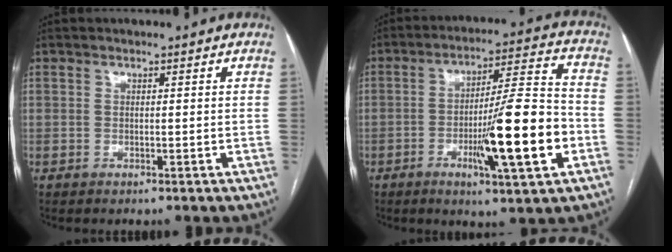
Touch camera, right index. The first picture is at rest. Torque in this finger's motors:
{"motor_torque": [1.87, -0.27, 0.73, 0.21]}